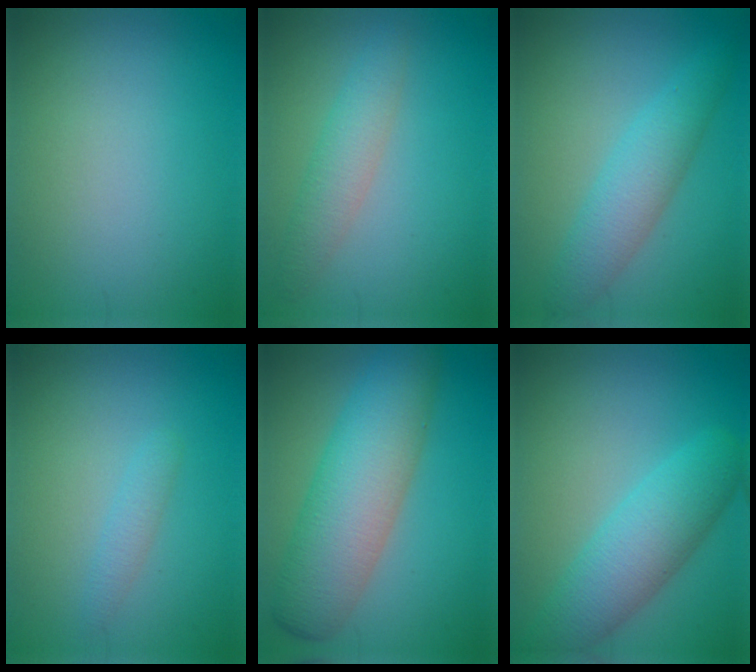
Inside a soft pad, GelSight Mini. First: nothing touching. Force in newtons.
{"total": 2.8, "press": 2.8, "slide": 0.1}
{"total": 4.1, "press": 4.1, "slide": 0.1}
{"total": 1.3, "press": 1.3, "slide": 0.0}
{"total": 8.3, "press": 8.3, "slide": 0.2}
{"total": 5.8, "press": 5.8, "slide": 0.2}